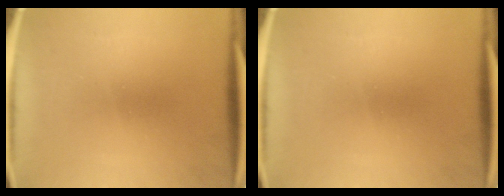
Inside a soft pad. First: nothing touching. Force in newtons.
{"total": 0.0}